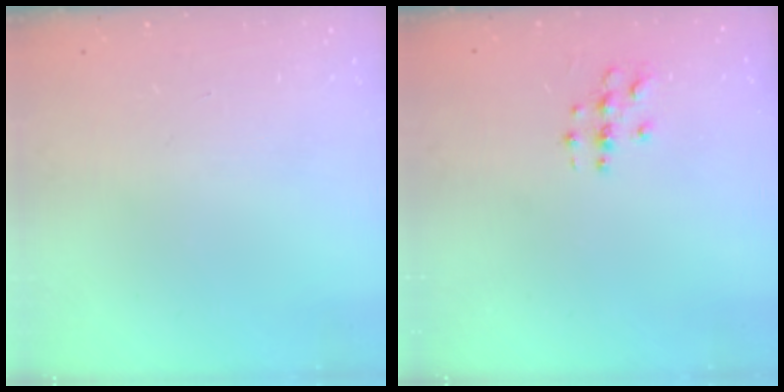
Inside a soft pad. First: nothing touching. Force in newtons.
{"total": 2.8, "press": 2.8, "slide": 0.3}